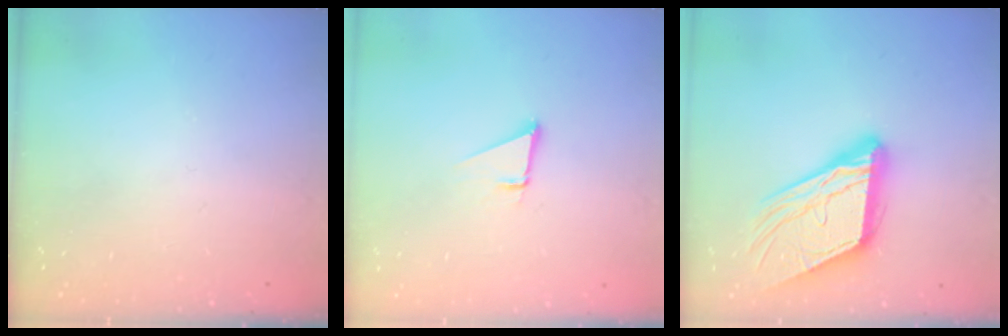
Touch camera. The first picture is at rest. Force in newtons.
{"total": 1.9, "press": 1.9, "slide": 0.0}
{"total": 18.3, "press": 18.2, "slide": 1.8}